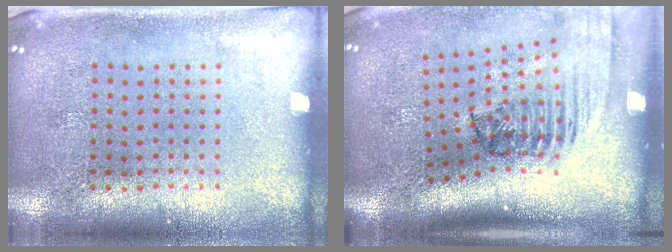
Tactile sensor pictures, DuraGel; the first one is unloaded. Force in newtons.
{"total": 2.4, "press": 1.7, "slide": 1.7}